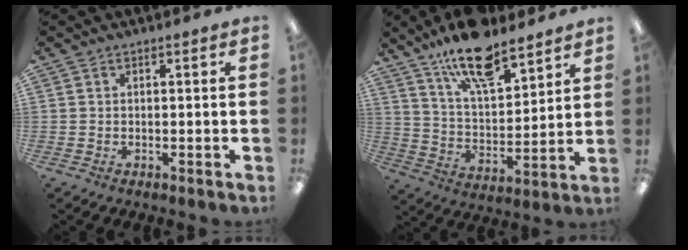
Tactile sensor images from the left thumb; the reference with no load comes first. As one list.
[{"total": 16.3, "force": [12.5, 5.6, 8.9], "torque": [-0.157, -0.067, 0.216]}]